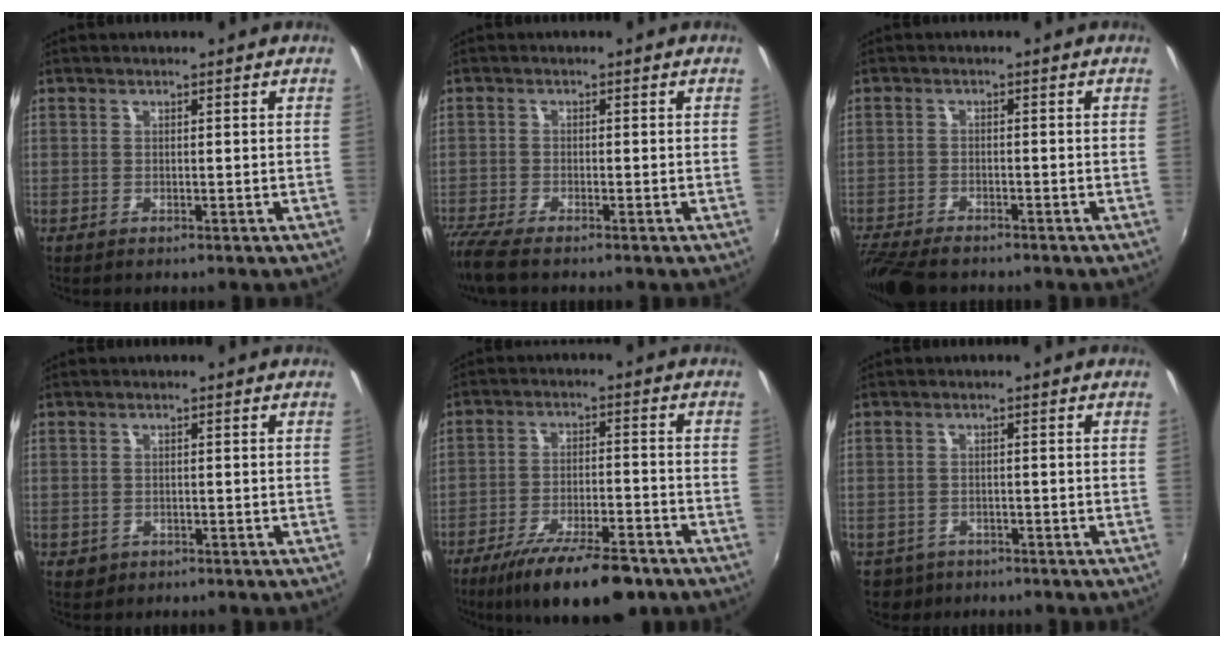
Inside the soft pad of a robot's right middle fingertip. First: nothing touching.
{"total": 5.6, "force": [-4.6, 0.7, 3.0], "torque": [-0.083, -0.023, -0.089]}
{"total": 9.0, "force": [-7.8, 2.6, 3.7], "torque": [-0.103, -0.032, -0.141]}
{"total": 2.1, "force": [-0.8, 1.8, 0.8], "torque": [-0.019, -0.002, -0.008]}
{"total": 15.6, "force": [-11.5, 4.3, 9.6], "torque": [-0.183, -0.024, -0.179]}
{"total": 4.5, "force": [-2.6, 3.5, 1.2], "torque": [-0.035, -0.005, -0.035]}